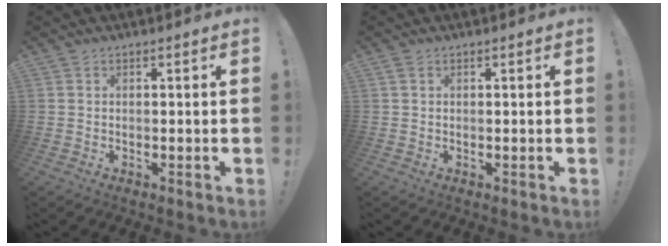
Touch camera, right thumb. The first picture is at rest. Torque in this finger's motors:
{"motor_torque": [0.01, -0.06, -0.12, 0.15, 0.00]}